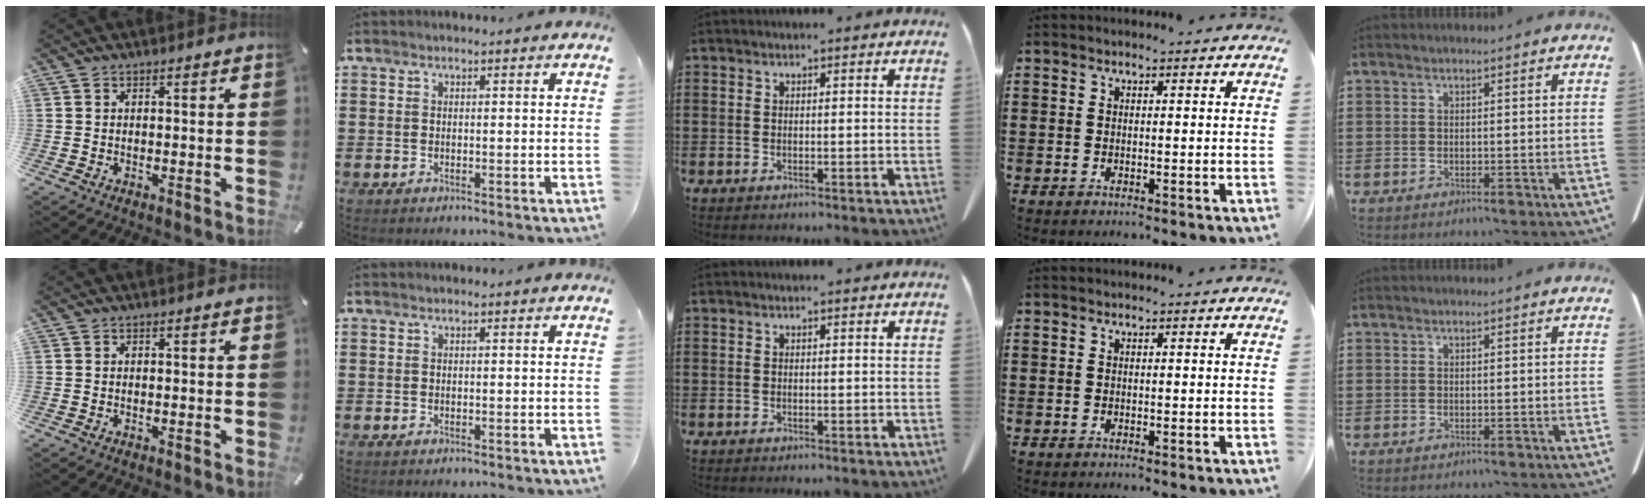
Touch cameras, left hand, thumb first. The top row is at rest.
{}